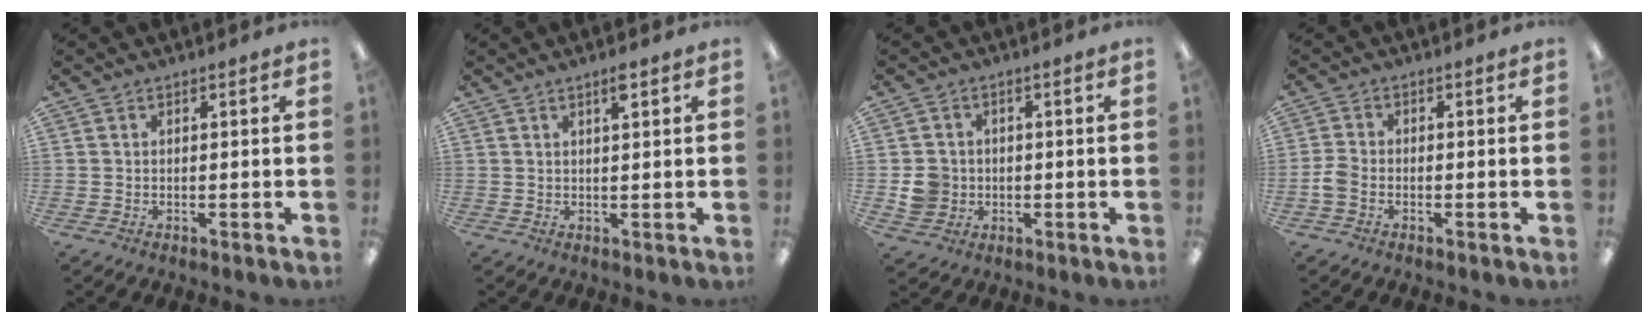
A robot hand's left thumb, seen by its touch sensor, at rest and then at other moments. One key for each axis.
{"total": 2.6, "fx": 1.7, "fy": 0.4, "fz": 1.9, "tx": -0.034, "ty": -0.001, "tz": 0.025}
{"total": 5.7, "fx": -0.6, "fy": 5.4, "fz": 1.6, "tx": -0.034, "ty": 0.012, "tz": -0.008}
{"total": 3.3, "fx": -1.4, "fy": 2.1, "fz": 2.0, "tx": -0.038, "ty": 0.007, "tz": -0.026}